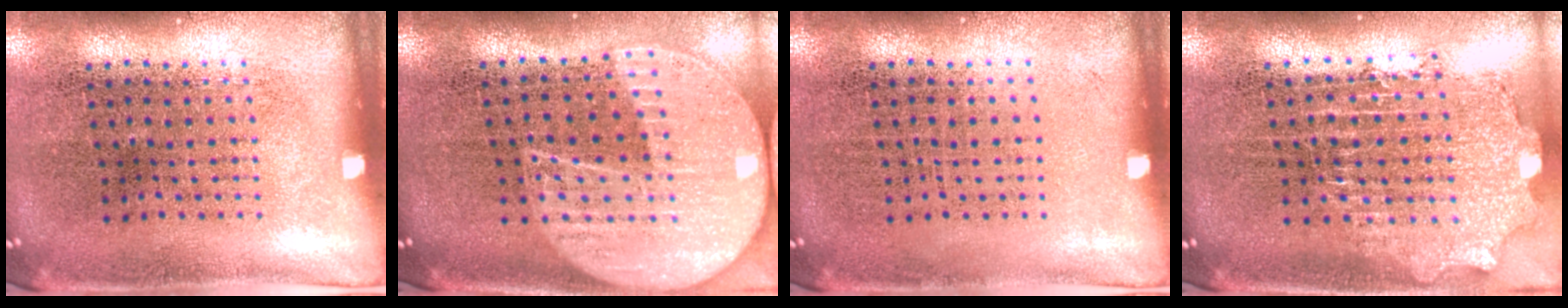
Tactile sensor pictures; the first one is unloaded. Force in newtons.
{"total": 2.3, "press": 2.0, "slide": 1.2}
{"total": 0.0}
{"total": 2.1, "press": 1.6, "slide": 1.4}